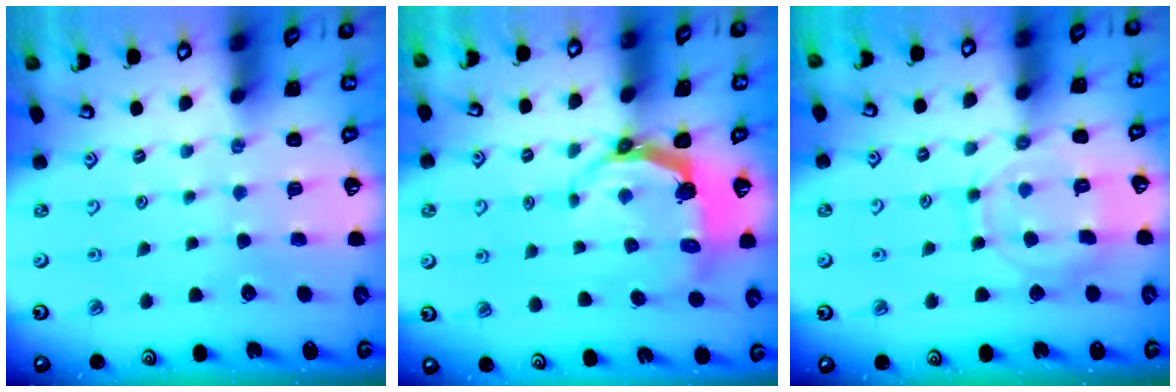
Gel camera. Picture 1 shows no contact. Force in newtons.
{"total": 5.7, "press": 4.3, "slide": 3.8}
{"total": 11.2, "press": 11.1, "slide": 0.7}